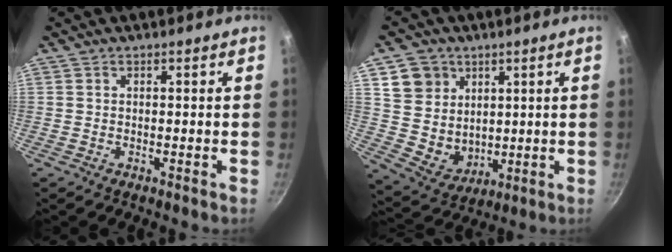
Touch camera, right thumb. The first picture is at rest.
{"total": 11.5, "force": [4.2, 10.0, 4.0], "torque": [-0.039, -0.015, 0.093]}